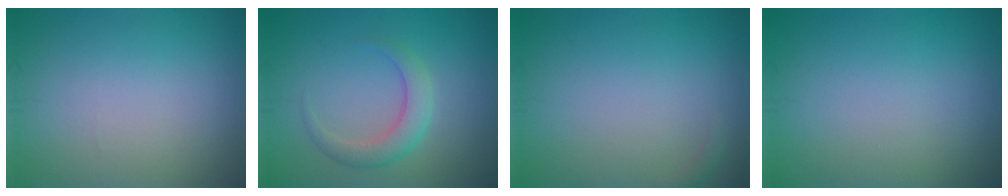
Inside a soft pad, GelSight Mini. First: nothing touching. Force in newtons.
{"total": 2.8, "press": 2.8, "slide": 0.2}
{"total": 0.6, "press": 0.6, "slide": 0.1}
{"total": 0.0}